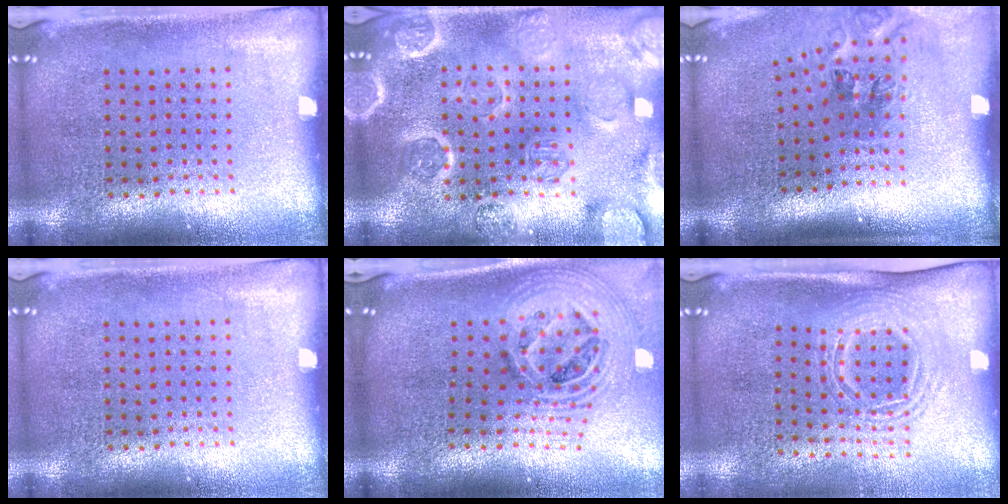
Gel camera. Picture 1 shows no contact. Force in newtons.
{"total": 3.3, "press": 3.3, "slide": 0.7}
{"total": 1.7, "press": 1.1, "slide": 1.2}
{"total": 0.0}
{"total": 2.8, "press": 2.0, "slide": 1.9}
{"total": 1.6, "press": 1.3, "slide": 1.0}